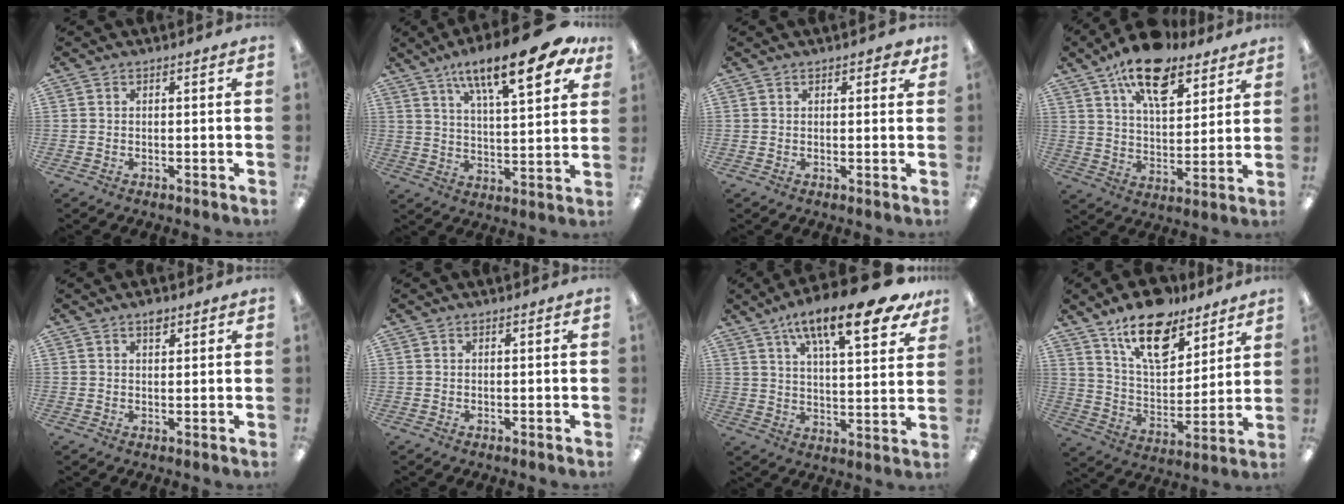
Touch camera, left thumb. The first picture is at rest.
{"total": 19.0, "force": [11.6, 5.4, 14.1], "torque": [-0.216, -0.054, 0.180]}
{"total": 2.2, "force": [1.4, 1.1, 1.2], "torque": [-0.010, -0.002, 0.022]}
{"total": 16.3, "force": [11.3, 7.4, 9.2], "torque": [-0.143, -0.054, 0.194]}
{"total": 2.4, "force": [1.6, 1.2, 1.2], "torque": [-0.009, -0.004, 0.025]}
{"total": 0.0}
{"total": 18.8, "force": [12.0, 5.4, 13.5], "torque": [-0.207, -0.060, 0.188]}
{"total": 17.3, "force": [12.2, 8.4, 9.0], "torque": [-0.139, -0.071, 0.213]}